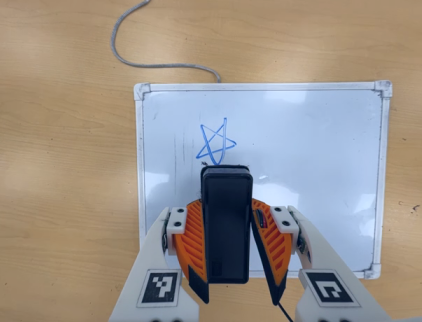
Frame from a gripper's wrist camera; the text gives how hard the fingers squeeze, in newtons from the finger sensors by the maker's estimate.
{"total": 6.1, "left": 4.8, "right": 7.4}